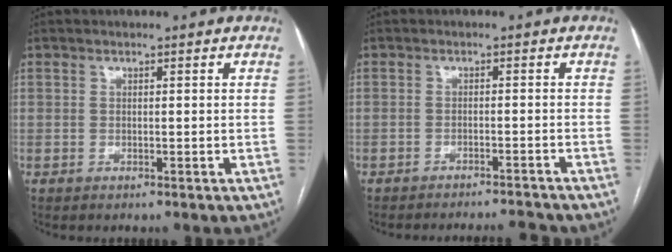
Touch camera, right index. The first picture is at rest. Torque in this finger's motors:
{"motor_torque": [0.16, -0.15, 0.39, 0.04]}